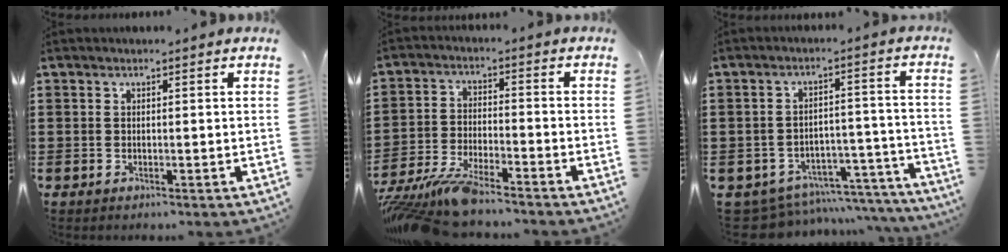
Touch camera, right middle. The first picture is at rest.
{"total": 7.6, "force": [-6.9, 0.6, 3.1], "torque": [-0.084, -0.009, -0.138]}
{"total": 6.2, "force": [-5.8, 2.0, 1.3], "torque": [-0.026, 0.019, -0.111]}